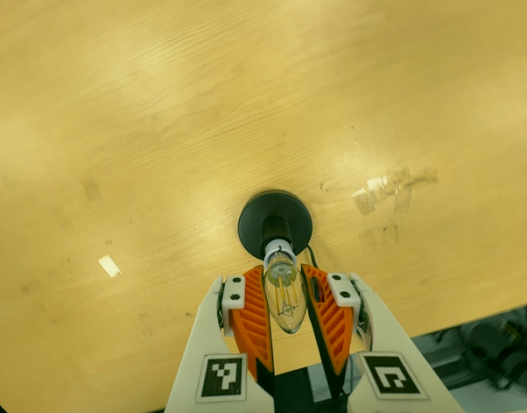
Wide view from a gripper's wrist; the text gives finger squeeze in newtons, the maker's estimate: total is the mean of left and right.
{"total": 11.0, "left": 9.9, "right": 12.0}